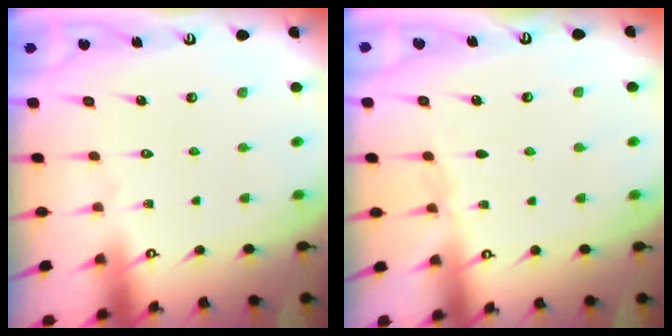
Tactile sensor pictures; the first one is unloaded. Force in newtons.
{"total": 5.2, "press": 4.4, "slide": 2.9}